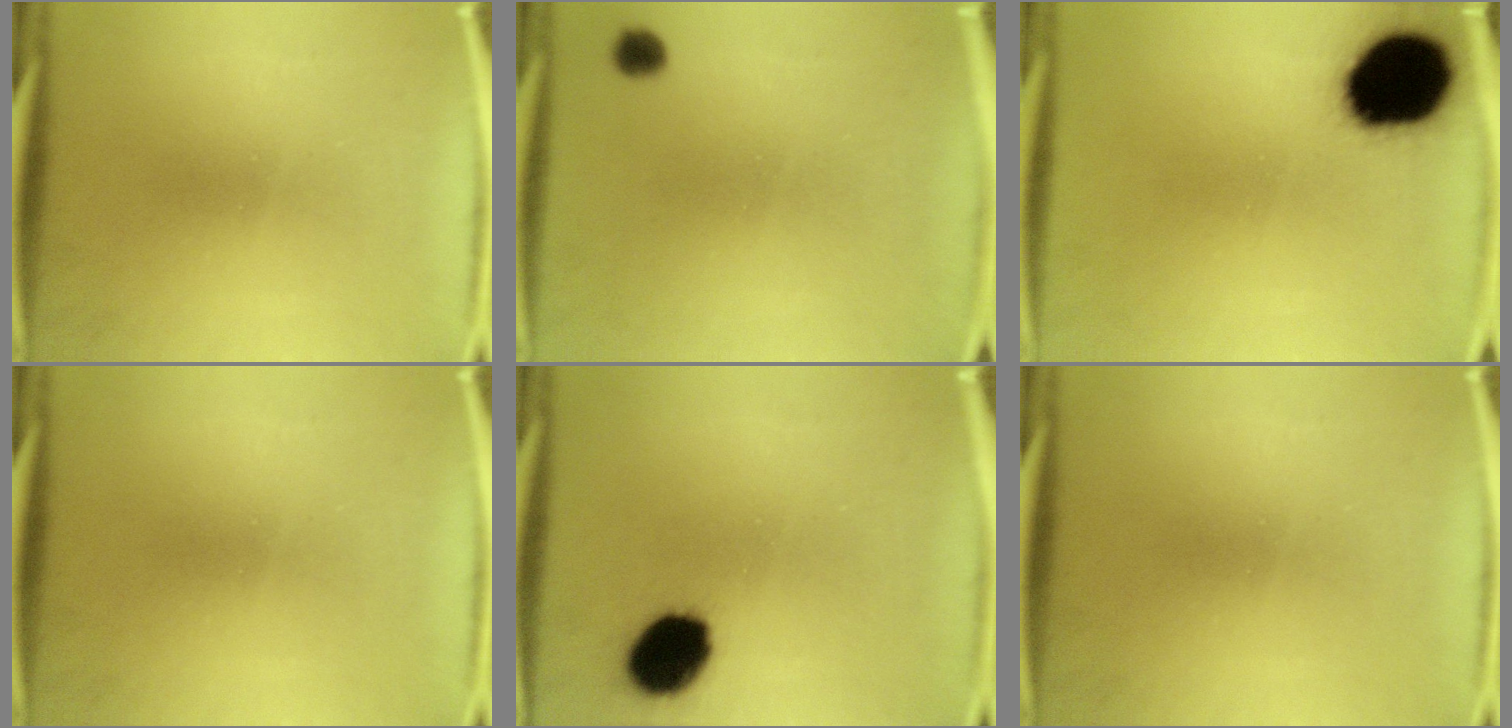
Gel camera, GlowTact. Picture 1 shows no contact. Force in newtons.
{"total": 2.3}
{"total": 18.7}
{"total": 0.0}
{"total": 10.9}
{"total": 0.0}